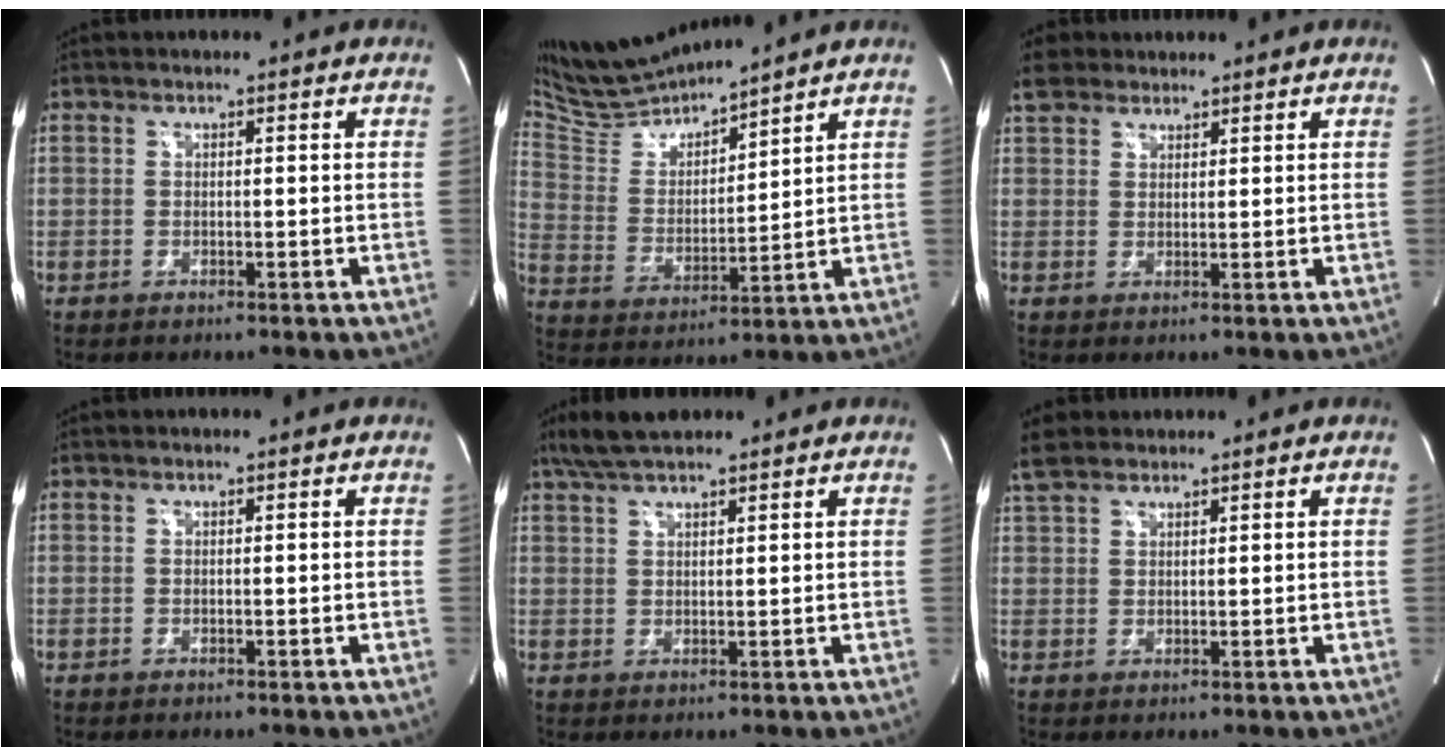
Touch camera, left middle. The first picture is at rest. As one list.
[{"total": 11.4, "force": [11.1, 0.0, 2.6], "torque": [-0.066, 0.006, 0.229]}, {"total": 4.2, "force": [3.3, 2.4, 1.0], "torque": [-0.030, 0.024, 0.065]}, {"total": 0.0}, {"total": 6.2, "force": [5.1, 1.3, 3.4], "torque": [-0.070, 0.023, 0.095]}, {"total": 4.5, "force": [3.7, 1.9, 1.7], "torque": [-0.047, 0.019, 0.077]}]